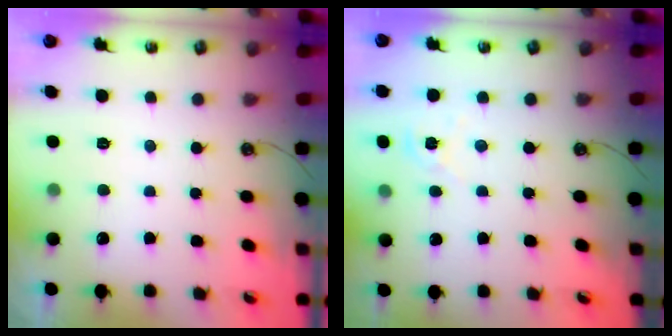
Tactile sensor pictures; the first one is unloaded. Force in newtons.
{"total": 2.4, "press": 2.4, "slide": 0.2}